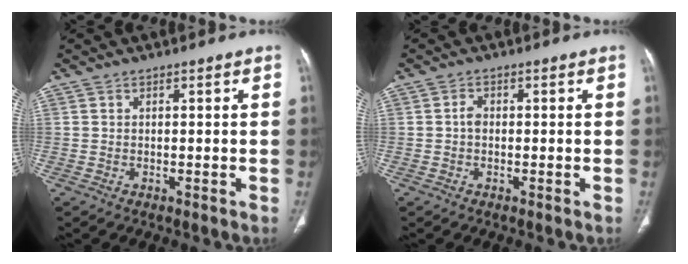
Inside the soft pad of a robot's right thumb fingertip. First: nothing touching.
{"total": 1.5, "force": [-0.2, 1.1, 1.0], "torque": [-0.011, 0.004, -0.008]}